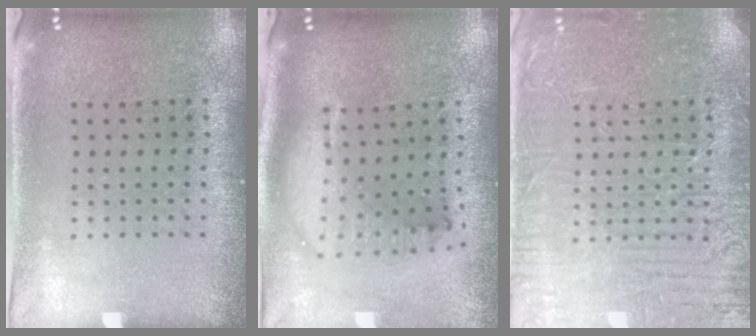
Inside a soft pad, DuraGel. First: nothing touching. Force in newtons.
{"total": 2.1, "press": 1.7, "slide": 1.3}
{"total": 6.2, "press": 6.1, "slide": 0.8}